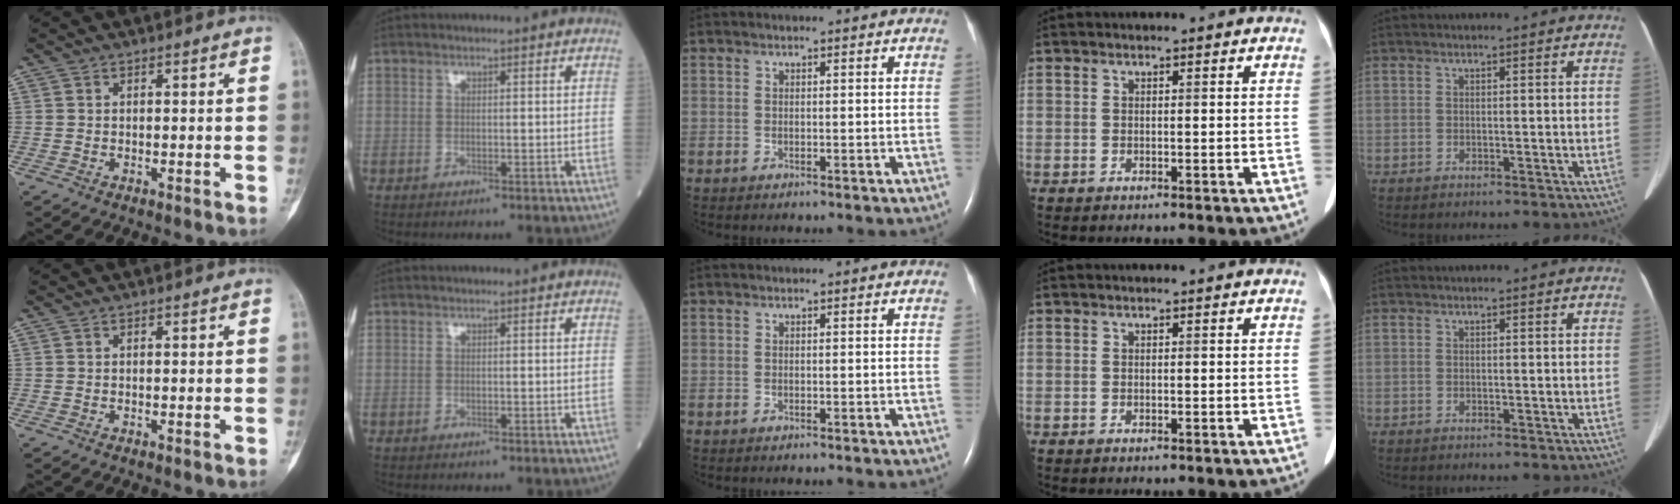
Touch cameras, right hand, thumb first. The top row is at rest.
{}